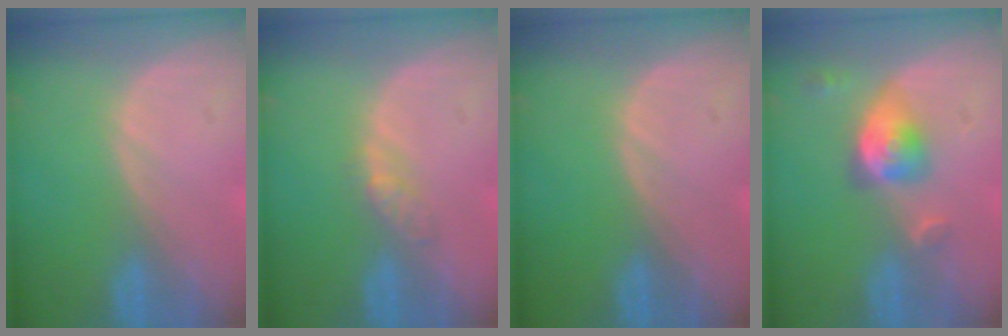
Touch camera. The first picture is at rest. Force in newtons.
{"total": 2.6, "press": 2.3, "slide": 1.3}
{"total": 0.0}
{"total": 5.2, "press": 4.7, "slide": 2.2}